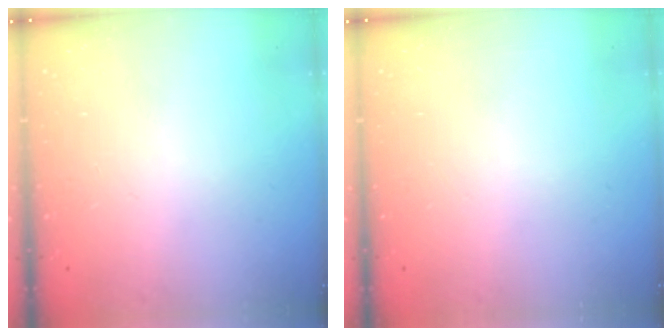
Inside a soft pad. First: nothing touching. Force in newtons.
{"total": 0.0}